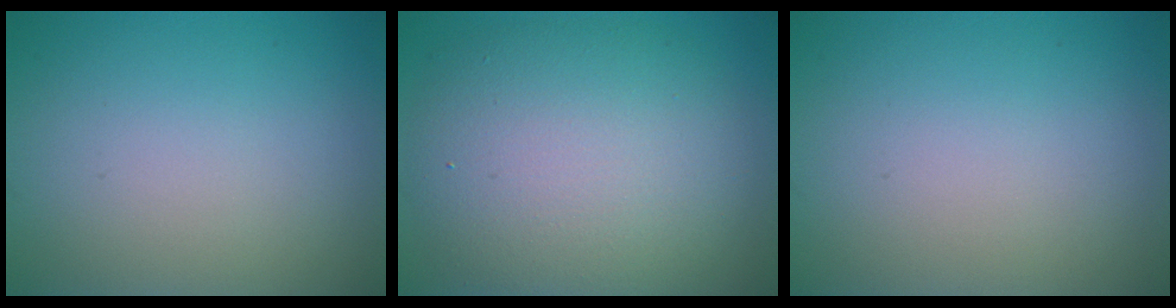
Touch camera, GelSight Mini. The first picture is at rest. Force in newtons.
{"total": 9.7, "press": 9.7, "slide": 0.6}
{"total": 0.0}